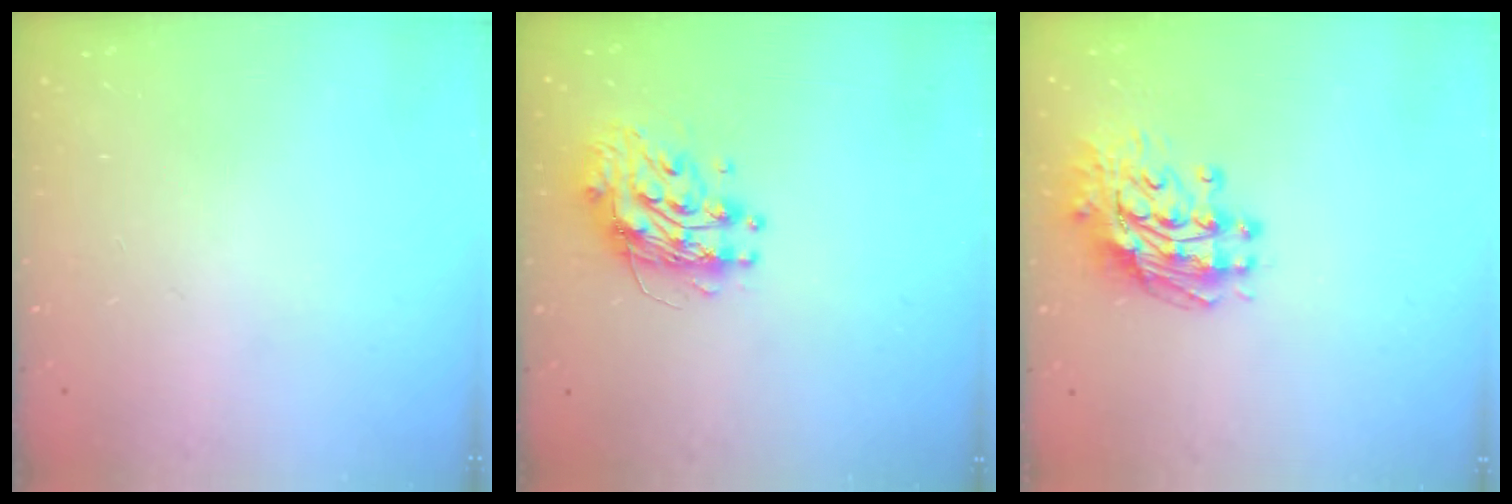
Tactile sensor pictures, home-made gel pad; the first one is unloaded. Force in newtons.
{"total": 10.2, "press": 10.2, "slide": 0.8}
{"total": 11.5, "press": 11.4, "slide": 1.2}